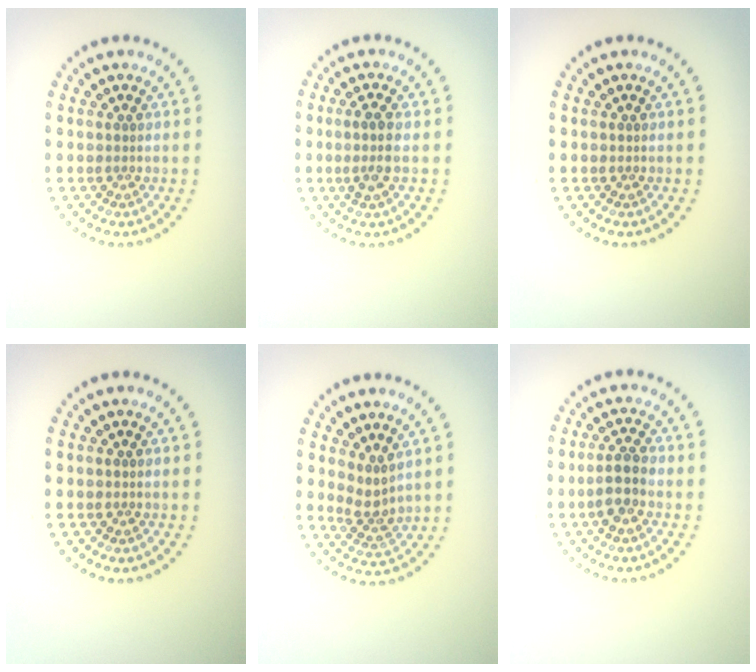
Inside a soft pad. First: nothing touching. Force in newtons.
{"total": 2.1, "press": 1.9, "slide": 0.9}
{"total": 0.0}
{"total": 0.0}
{"total": 2.3, "press": 1.6, "slide": 1.7}
{"total": 2.5, "press": 2.3, "slide": 1.0}